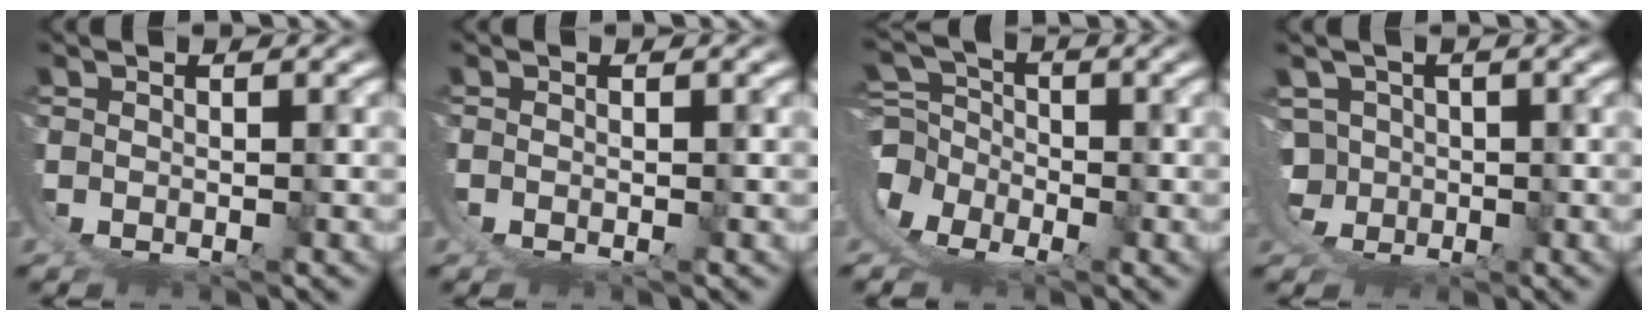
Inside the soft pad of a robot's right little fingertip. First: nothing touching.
{"total": 0.0}
{"total": 9.0, "force": [-1.8, 7.9, 3.7], "torque": [-0.111, -0.041, -0.030]}
{"total": 9.0, "force": [-1.3, 8.3, 3.2], "torque": [-0.092, -0.041, -0.021]}